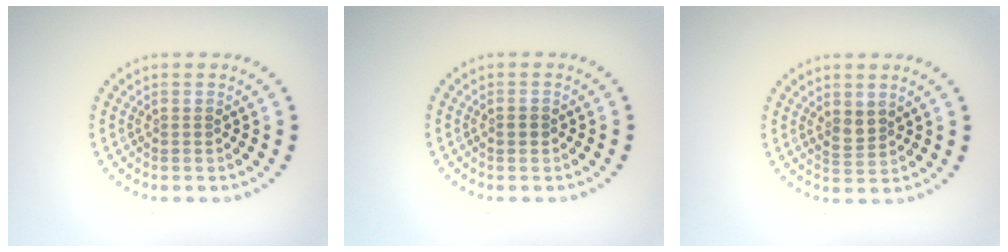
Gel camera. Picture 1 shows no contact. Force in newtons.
{"total": 1.1, "press": 1.1, "slide": 0.1}
{"total": 1.6, "press": 1.4, "slide": 0.7}